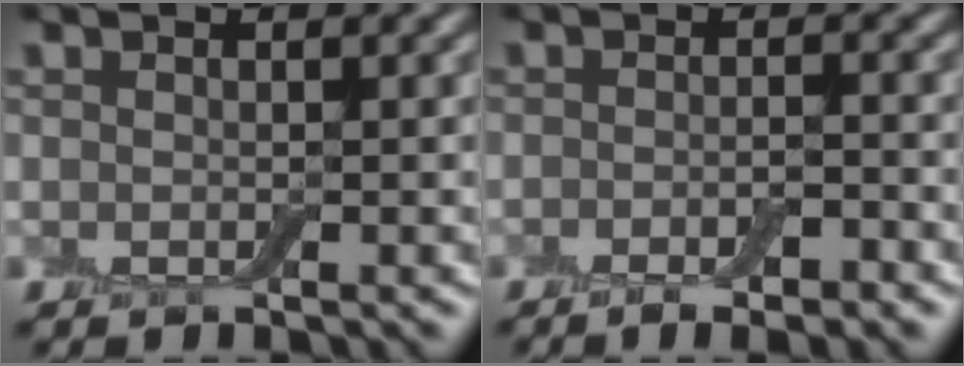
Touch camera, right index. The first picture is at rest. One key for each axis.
{"total": 3.1, "fx": -1.8, "fy": 0.7, "fz": 2.4, "tx": -0.037, "ty": -0.001, "tz": -0.028}